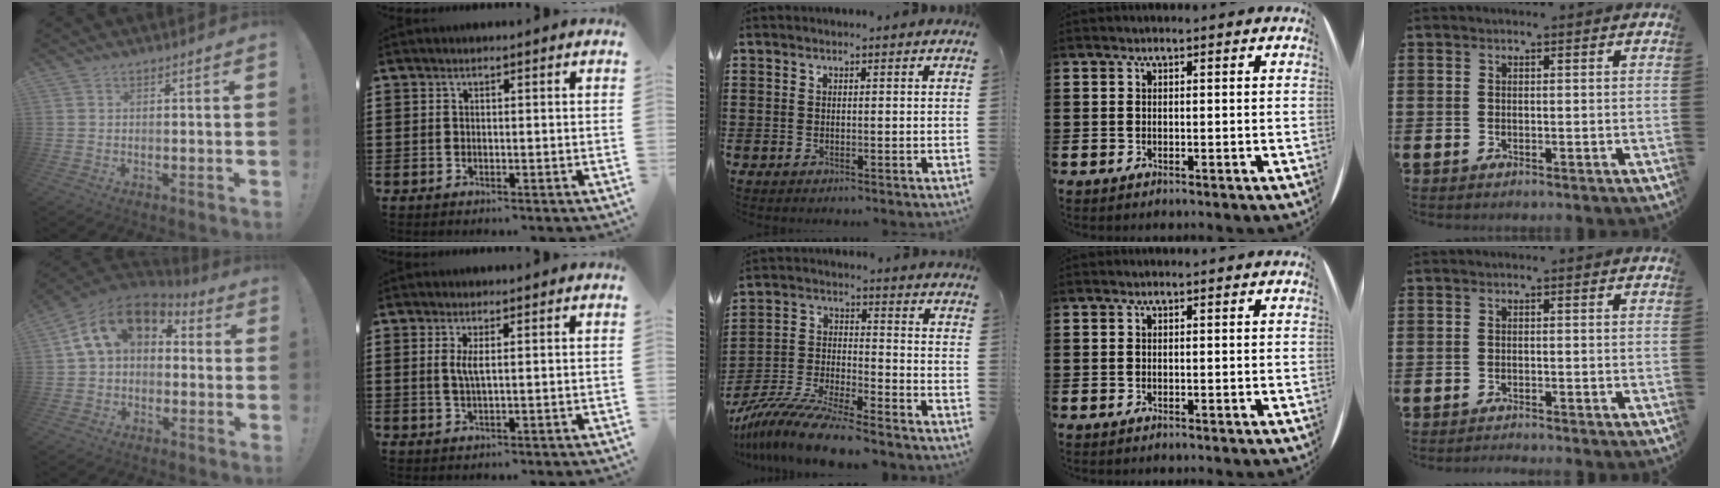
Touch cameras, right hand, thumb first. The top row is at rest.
{"thumb": {"total": 15.1, "force": [5.1, 9.5, 10.5], "torque": [-0.178, -0.001, 0.092]}, "index": {"total": 2.5, "force": [0.5, 0.3, 2.4], "torque": [-0.049, 0.000, 0.006]}, "middle": {"total": 10.0, "force": [-9.3, 0.4, 3.8], "torque": [-0.068, 0.012, -0.181]}, "little": {"total": 0.7, "force": [-0.7, -0.1, 0.0], "torque": [-0.001, -0.001, -0.015]}}